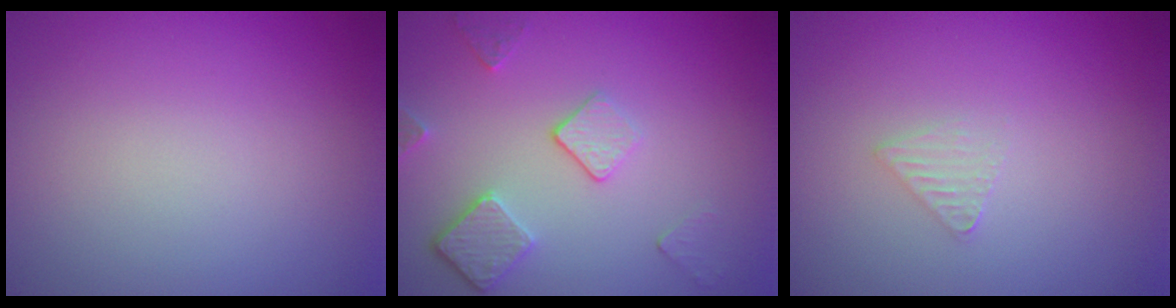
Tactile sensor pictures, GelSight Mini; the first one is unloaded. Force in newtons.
{"total": 3.5, "press": 2.8, "slide": 2.0}
{"total": 1.0, "press": 1.0, "slide": 0.1}